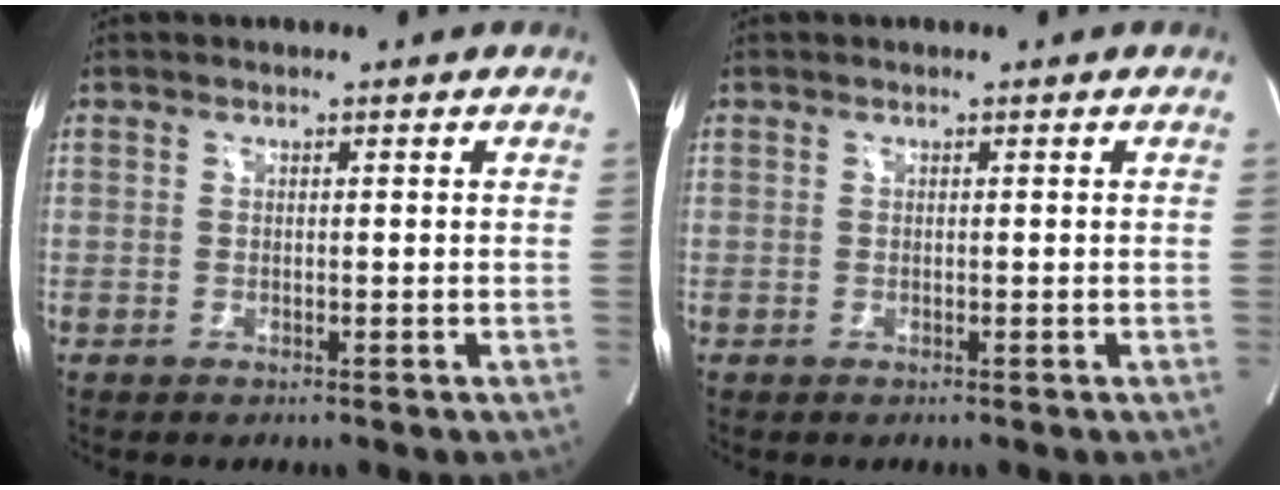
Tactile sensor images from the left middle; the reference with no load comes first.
{"total": 0.0}